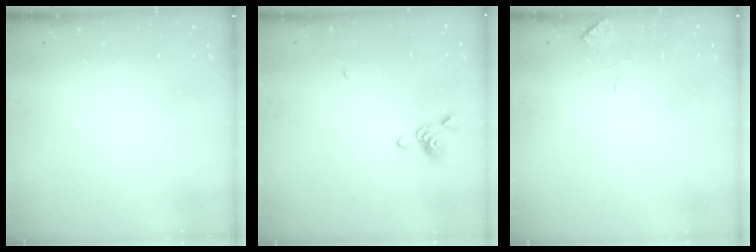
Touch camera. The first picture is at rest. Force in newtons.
{"total": 5.1, "press": 5.0, "slide": 1.0}
{"total": 0.5, "press": 0.1, "slide": 0.5}